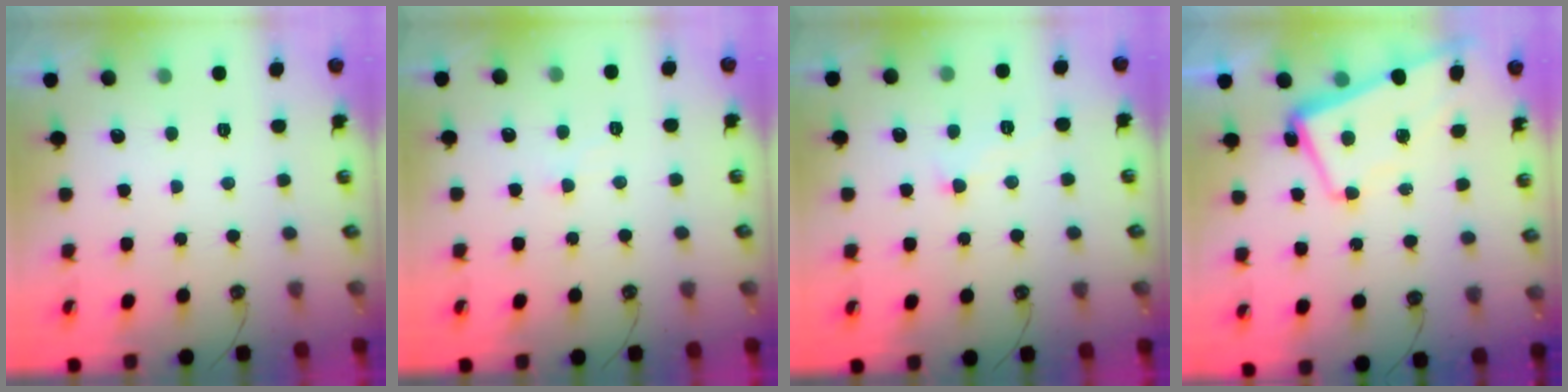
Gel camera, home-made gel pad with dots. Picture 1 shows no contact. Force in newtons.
{"total": 0.9, "press": 0.9, "slide": 0.3}
{"total": 0.0}
{"total": 1.1, "press": 0.6, "slide": 0.9}